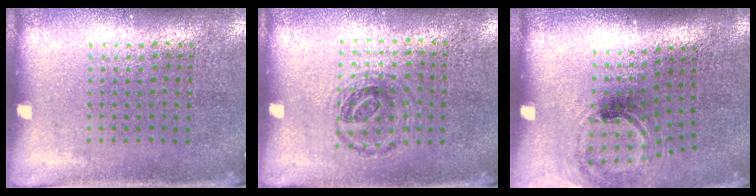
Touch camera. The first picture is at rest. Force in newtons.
{"total": 0.9, "press": 0.8, "slide": 0.3}
{"total": 1.3, "press": 1.0, "slide": 0.7}